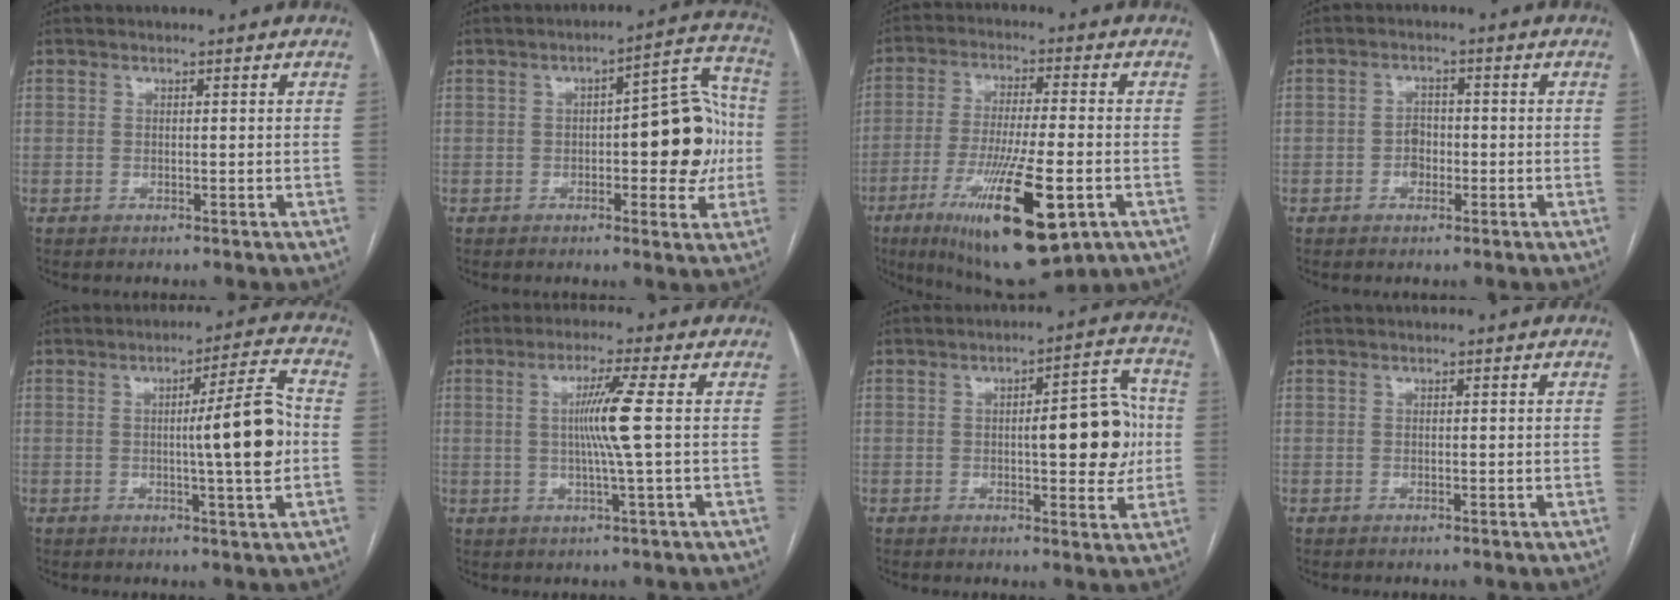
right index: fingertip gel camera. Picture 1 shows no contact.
{"total": 12.6, "force": [-0.8, 4.5, 11.8], "torque": [-0.145, 0.038, -0.006]}
{"total": 18.3, "force": [-7.8, 3.2, 16.3], "torque": [-0.278, -0.036, -0.120]}
{"total": 2.6, "force": [-1.0, 1.9, 1.6], "torque": [-0.024, 0.007, -0.018]}
{"total": 9.8, "force": [-0.5, -0.2, 9.7], "torque": [-0.137, 0.008, -0.011]}
{"total": 6.5, "force": [0.6, -1.5, 6.3], "torque": [-0.115, -0.002, 0.012]}
{"total": 10.4, "force": [0.1, 3.1, 9.9], "torque": [-0.125, 0.022, 0.004]}
{"total": 0.0}